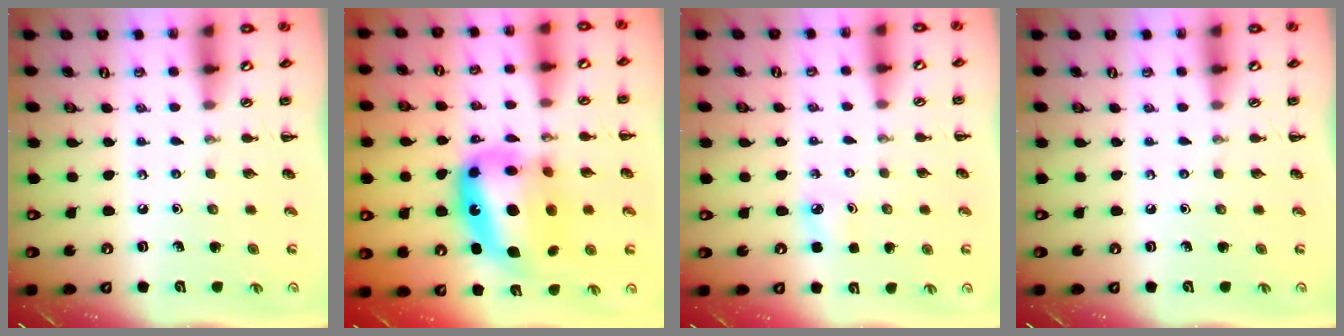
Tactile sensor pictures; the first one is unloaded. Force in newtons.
{"total": 18.5, "press": 17.9, "slide": 4.7}
{"total": 4.2, "press": 3.9, "slide": 1.5}
{"total": 0.0}